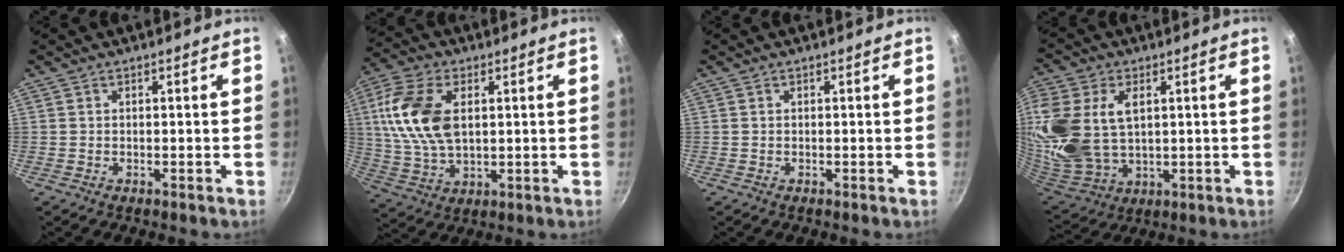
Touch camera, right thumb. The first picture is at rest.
{"total": 14.8, "force": [3.0, 8.7, 11.6], "torque": [-0.221, -0.003, 0.056]}
{"total": 0.0}
{"total": 20.6, "force": [4.6, 13.7, 14.6], "torque": [-0.326, -0.011, 0.100]}